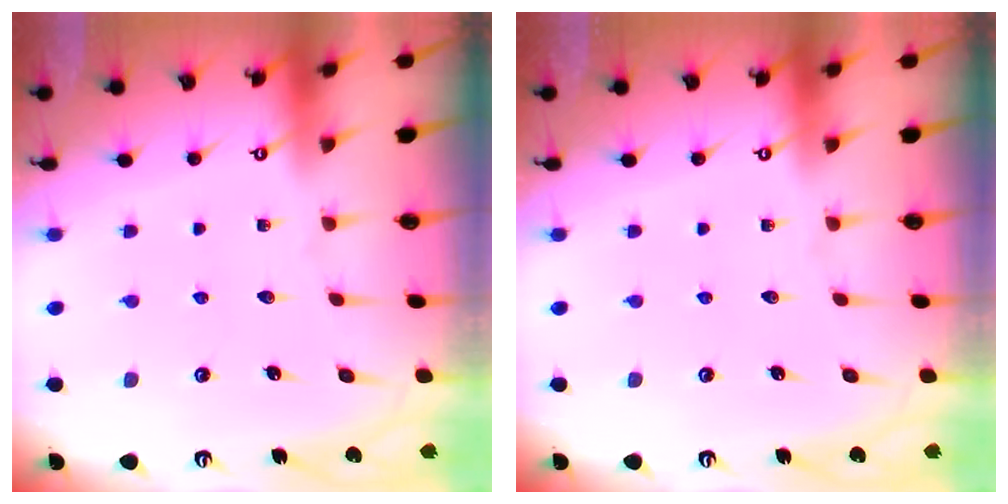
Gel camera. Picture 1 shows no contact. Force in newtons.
{"total": 0.0}